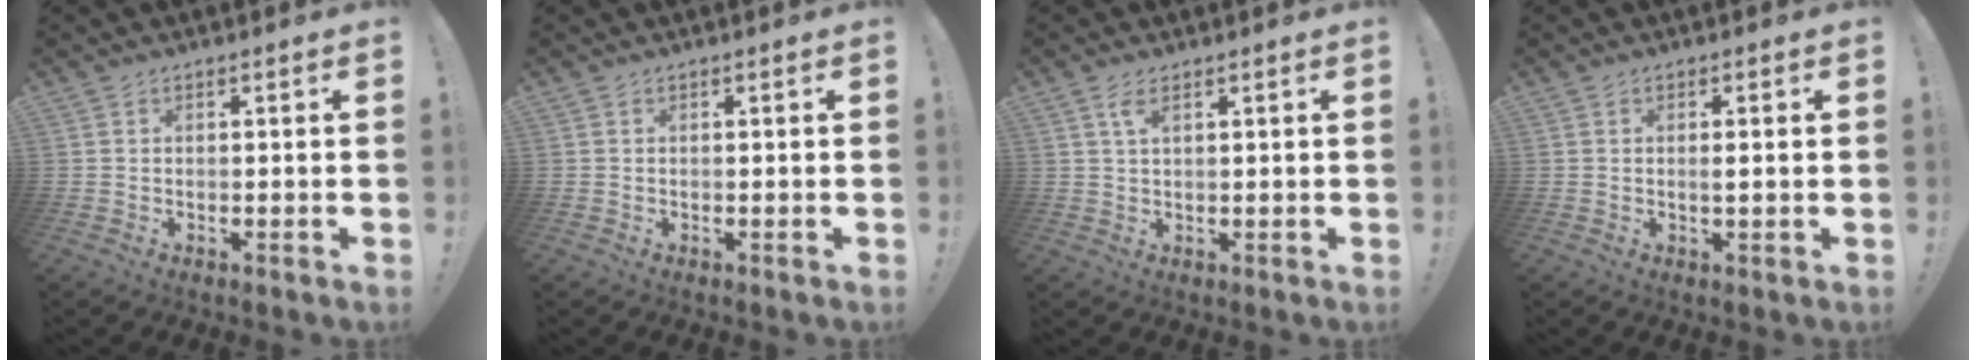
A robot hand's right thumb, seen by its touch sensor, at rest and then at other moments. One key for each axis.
{"total": 0.0}
{"total": 3.3, "fx": 1.6, "fy": 1.2, "fz": 2.7, "tx": -0.050, "ty": -0.002, "tz": 0.028}
{"total": 1.9, "fx": 0.2, "fy": 0.2, "fz": 1.9, "tx": -0.029, "ty": -0.004, "tz": 0.001}